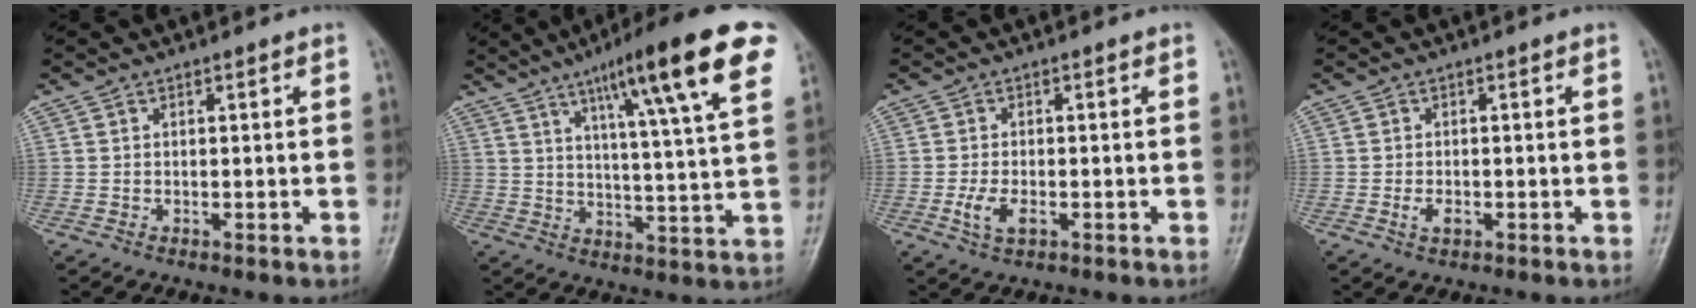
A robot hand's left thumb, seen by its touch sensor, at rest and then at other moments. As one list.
[{"total": 20.1, "force": [10.4, 2.7, 16.9], "torque": [-0.229, -0.020, 0.148]}, {"total": 3.9, "force": [-1.3, 2.0, 3.2], "torque": [-0.068, 0.003, -0.022]}, {"total": 2.2, "force": [-0.7, 1.2, 1.7], "torque": [-0.032, 0.004, -0.012]}]